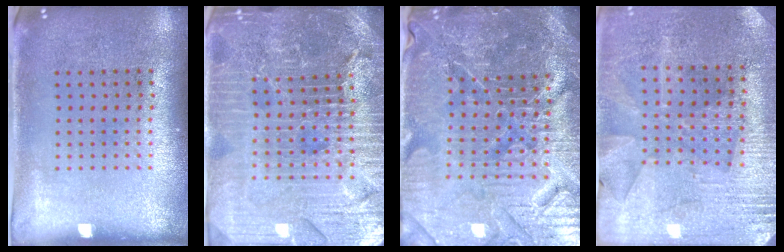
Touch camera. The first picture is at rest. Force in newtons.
{"total": 5.5, "press": 4.9, "slide": 2.4}
{"total": 5.9, "press": 5.4, "slide": 2.2}
{"total": 2.8, "press": 2.7, "slide": 0.6}